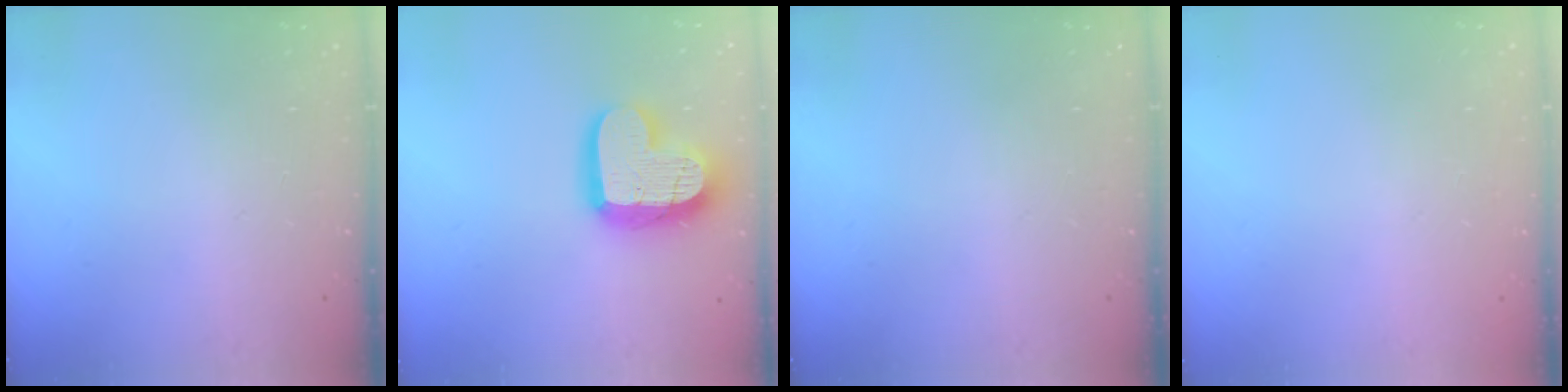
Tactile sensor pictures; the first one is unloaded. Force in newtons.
{"total": 17.1, "press": 17.0, "slide": 1.6}
{"total": 0.0}
{"total": 0.0}